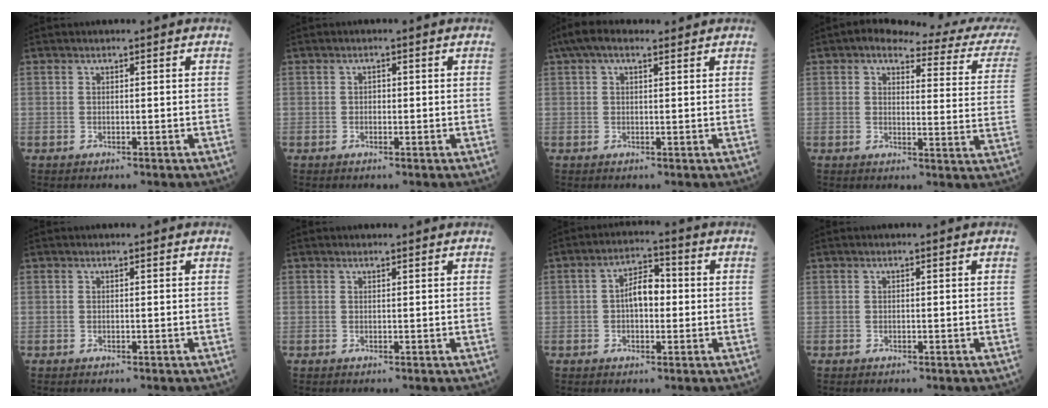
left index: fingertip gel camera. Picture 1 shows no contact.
{"total": 1.0, "force": [-0.1, 0.6, 0.8], "torque": [-0.010, 0.003, -0.003]}
{"total": 5.1, "force": [3.3, 1.9, 3.5], "torque": [-0.076, 0.041, 0.057]}
{"total": 16.1, "force": [13.5, 3.3, 8.1], "torque": [-0.089, -0.019, 0.133]}
{"total": 0.0}
{"total": 0.8, "force": [0.7, 0.1, 0.4], "torque": [-0.010, 0.008, 0.012]}
{"total": 5.7, "force": [-0.1, 2.8, 5.0], "torque": [-0.093, 0.021, -0.006]}
{"total": 0.0}